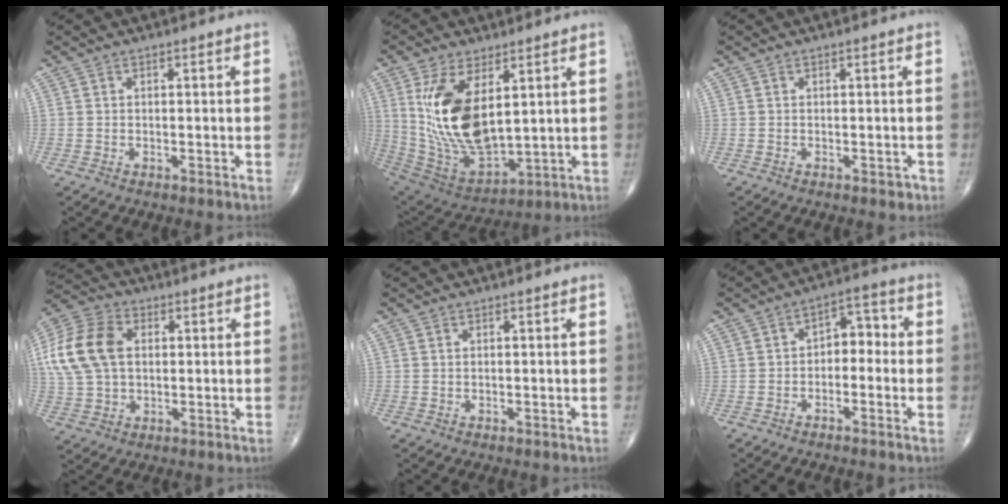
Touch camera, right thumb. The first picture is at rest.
{"total": 18.1, "force": [4.5, 9.0, 15.0], "torque": [-0.281, -0.026, 0.109]}
{"total": 0.9, "force": [-0.4, 0.6, 0.6], "torque": [-0.002, 0.000, -0.005]}
{"total": 14.3, "force": [2.4, 9.7, 10.3], "torque": [-0.204, 0.015, 0.040]}
{"total": 0.0}
{"total": 5.4, "force": [-1.0, 3.6, 3.9], "torque": [-0.034, 0.035, -0.028]}